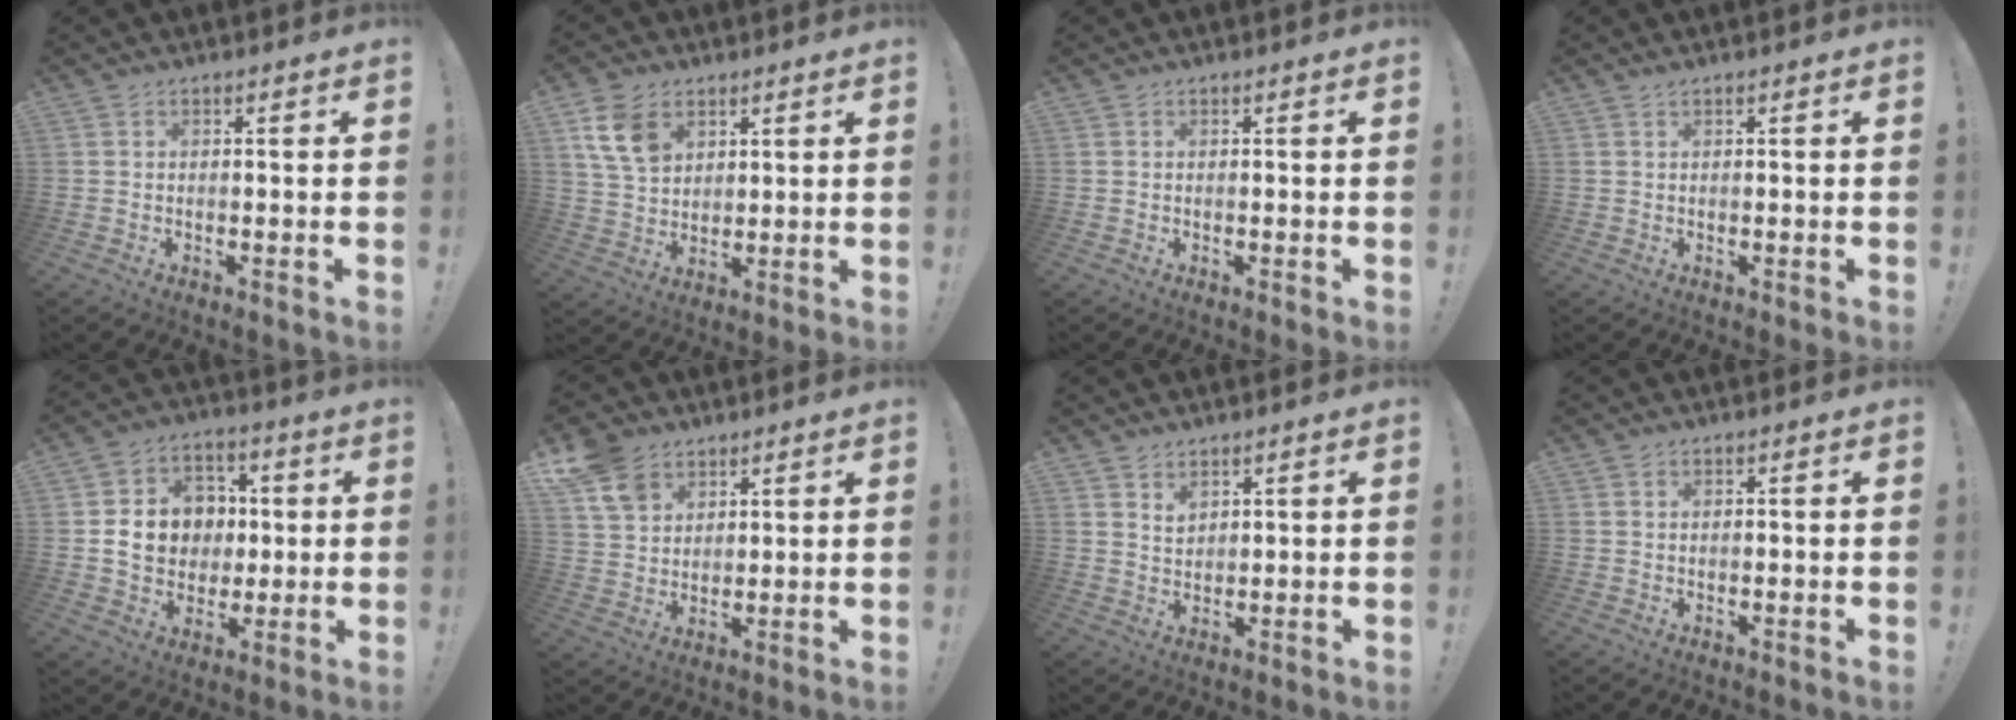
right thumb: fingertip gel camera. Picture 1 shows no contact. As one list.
[{"total": 11.4, "force": [5.4, 8.2, 5.9], "torque": [-0.104, -0.008, 0.110]}, {"total": 0.0}, {"total": 0.6, "force": [0.5, -0.1, 0.3], "torque": [0.001, -0.004, 0.009]}, {"total": 13.2, "force": [0.6, 11.8, 6.0], "torque": [-0.084, 0.007, 0.026]}, {"total": 10.8, "force": [6.7, 7.3, 4.2], "torque": [-0.070, -0.034, 0.133]}, {"total": 3.4, "force": [2.7, 1.8, 1.0], "torque": [-0.004, -0.022, 0.046]}, {"total": 0.6, "force": [0.5, 0.3, 0.1], "torque": [0.005, -0.003, 0.008]}]